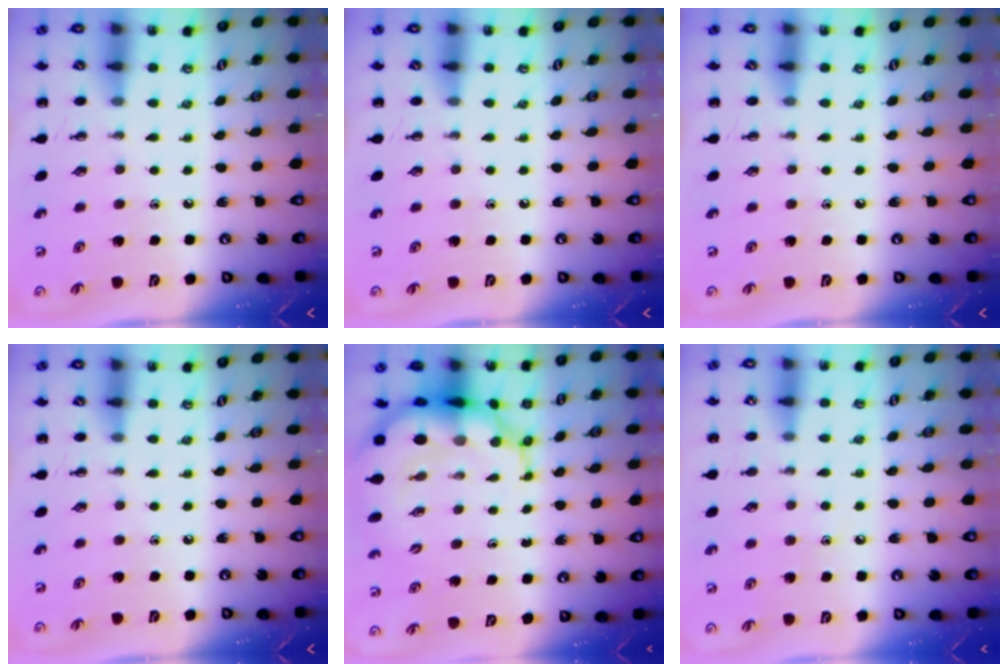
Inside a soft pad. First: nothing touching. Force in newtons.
{"total": 0.0}
{"total": 0.0}
{"total": 0.0}
{"total": 10.4, "press": 10.0, "slide": 2.8}
{"total": 6.3, "press": 6.0, "slide": 1.8}